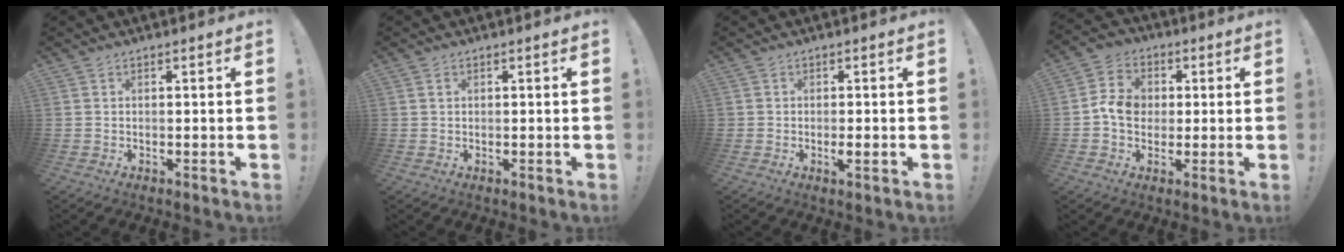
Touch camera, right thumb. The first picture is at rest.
{"total": 0.9, "force": [0.5, 0.5, 0.5], "torque": [-0.010, 0.001, 0.009]}
{"total": 2.0, "force": [-0.5, 0.7, 1.8], "torque": [-0.026, 0.000, -0.009]}
{"total": 8.9, "force": [0.0, 7.8, 4.3], "torque": [-0.058, 0.020, 0.007]}